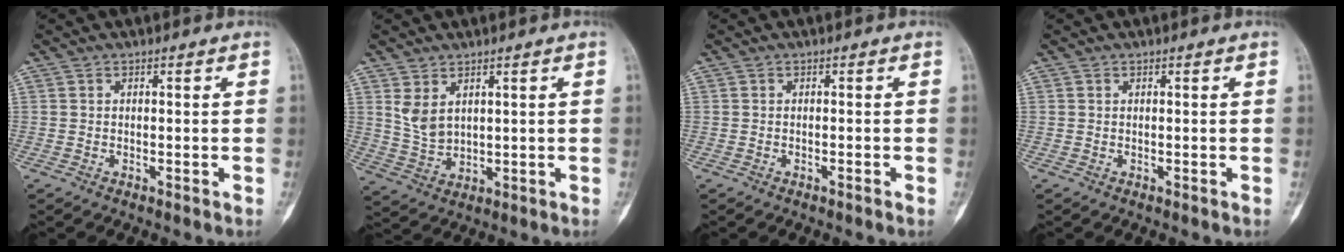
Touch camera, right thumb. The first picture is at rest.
{"total": 5.2, "force": [2.3, 3.2, 3.3], "torque": [-0.054, -0.012, 0.060]}
{"total": 0.6, "force": [-0.4, 0.0, 0.4], "torque": [-0.011, 0.002, -0.006]}
{"total": 0.0}